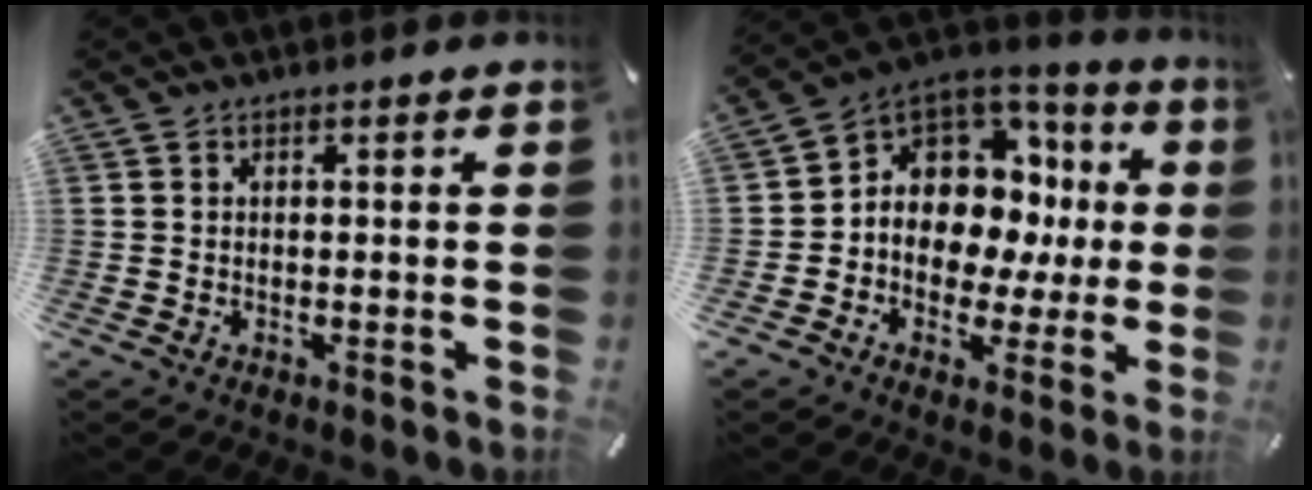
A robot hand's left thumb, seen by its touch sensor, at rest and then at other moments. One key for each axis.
{"total": 10.3, "fx": 1.6, "fy": 9.2, "fz": 4.3, "tx": -0.064, "ty": -0.039, "tz": 0.035}